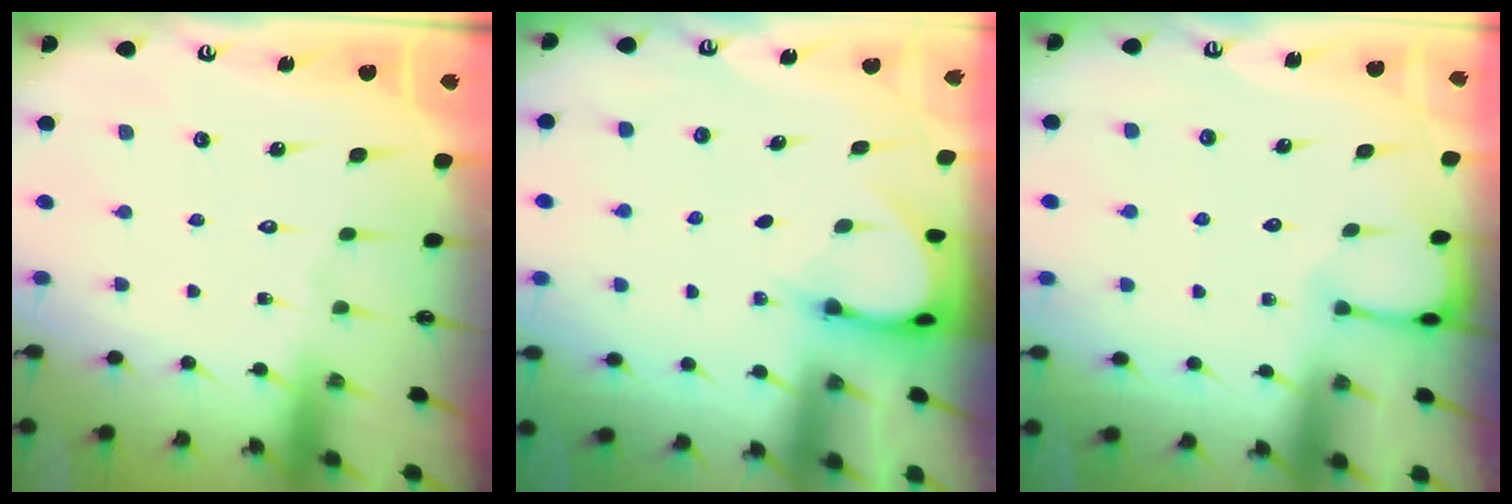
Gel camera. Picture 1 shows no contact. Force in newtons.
{"total": 4.0, "press": 4.0, "slide": 0.3}
{"total": 3.6, "press": 3.6, "slide": 0.3}